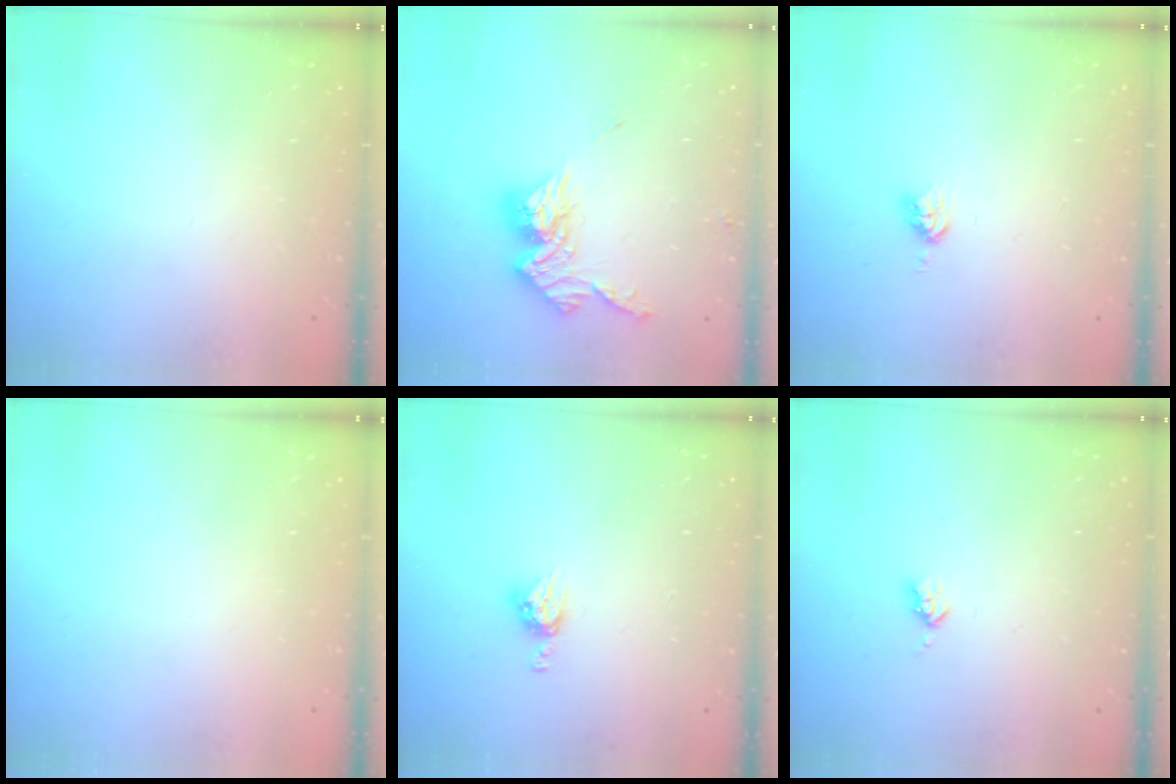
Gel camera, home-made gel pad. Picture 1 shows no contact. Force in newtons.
{"total": 12.8, "press": 12.7, "slide": 1.1}
{"total": 3.7, "press": 3.7, "slide": 0.5}
{"total": 0.0}
{"total": 6.4, "press": 6.4, "slide": 0.4}
{"total": 2.7, "press": 2.6, "slide": 0.5}